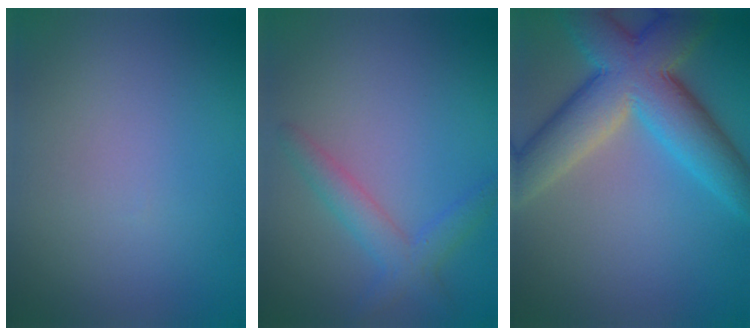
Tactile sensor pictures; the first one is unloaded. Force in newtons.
{"total": 2.9, "press": 2.9, "slide": 0.1}
{"total": 8.9, "press": 8.8, "slide": 0.8}